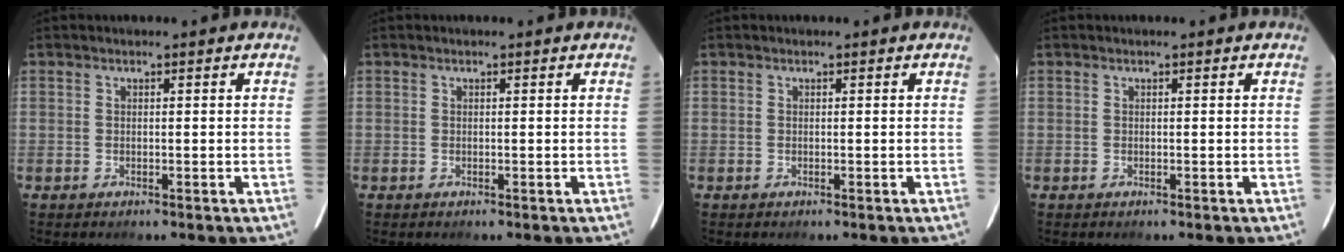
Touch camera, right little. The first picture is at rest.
{"total": 0.0}
{"total": 0.0}
{"total": 0.0}